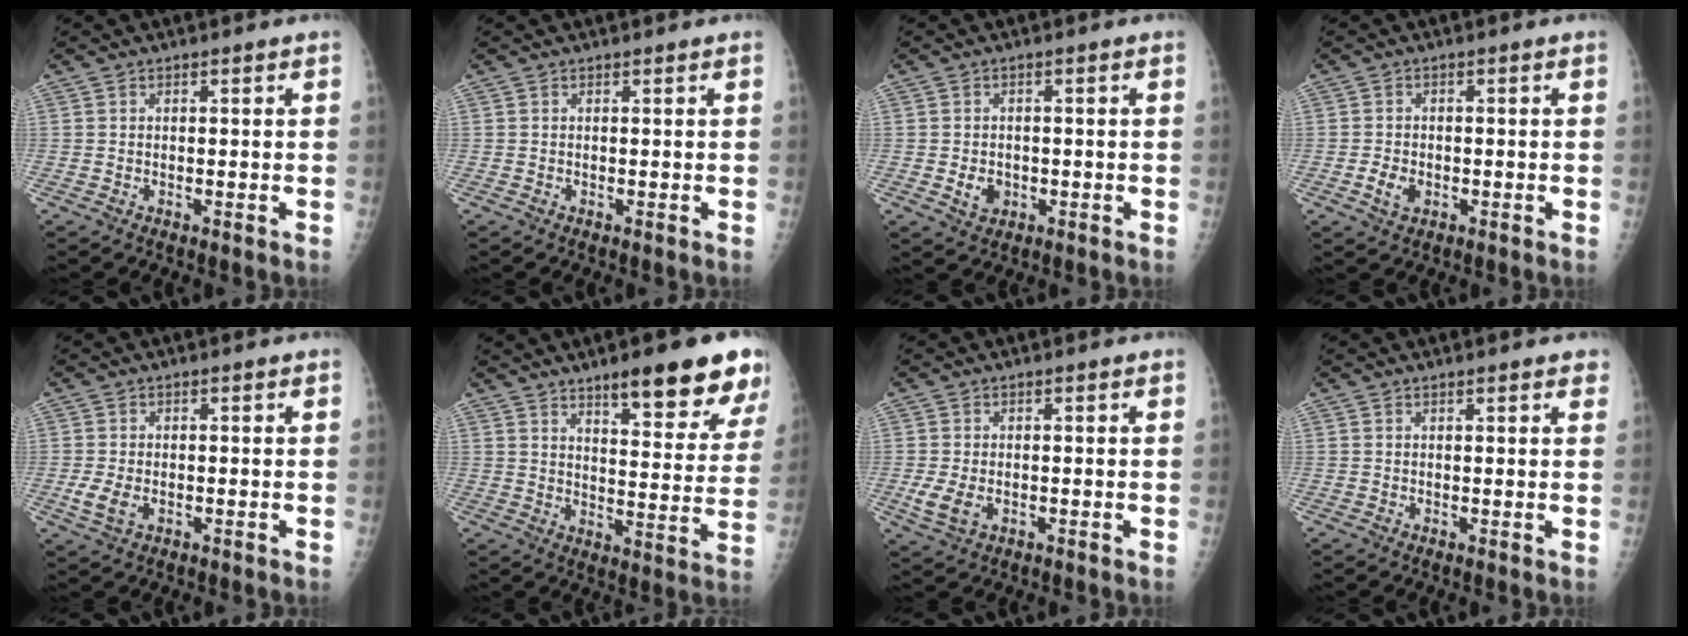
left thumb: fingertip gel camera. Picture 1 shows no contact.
{"total": 0.0}
{"total": 3.7, "force": [-0.9, 3.0, 2.1], "torque": [-0.022, 0.004, -0.008]}
{"total": 3.4, "force": [-1.2, 2.3, 2.2], "torque": [-0.037, 0.006, -0.018]}
{"total": 4.2, "force": [-1.1, 2.5, 3.1], "torque": [-0.071, 0.000, -0.018]}
{"total": 17.1, "force": [11.4, 4.2, 12.1], "torque": [-0.124, -0.060, 0.155]}
{"total": 4.7, "force": [-1.1, 2.9, 3.6], "torque": [-0.082, -0.001, -0.017]}
{"total": 2.2, "force": [1.4, 0.7, 1.5], "torque": [-0.012, 0.000, 0.015]}